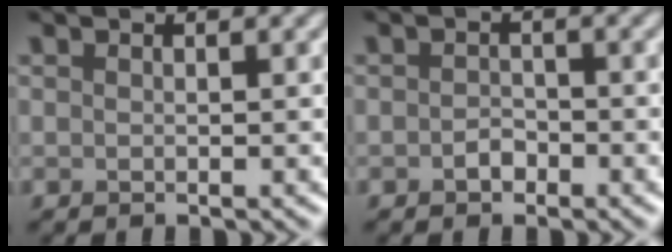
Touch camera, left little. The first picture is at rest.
{"total": 1.2, "force": [-0.6, 0.9, 0.6], "torque": [-0.011, 0.000, -0.013]}